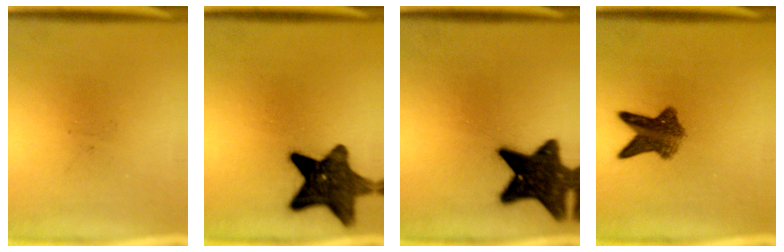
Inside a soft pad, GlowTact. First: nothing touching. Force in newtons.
{"total": 12.8}
{"total": 13.8}
{"total": 6.8}